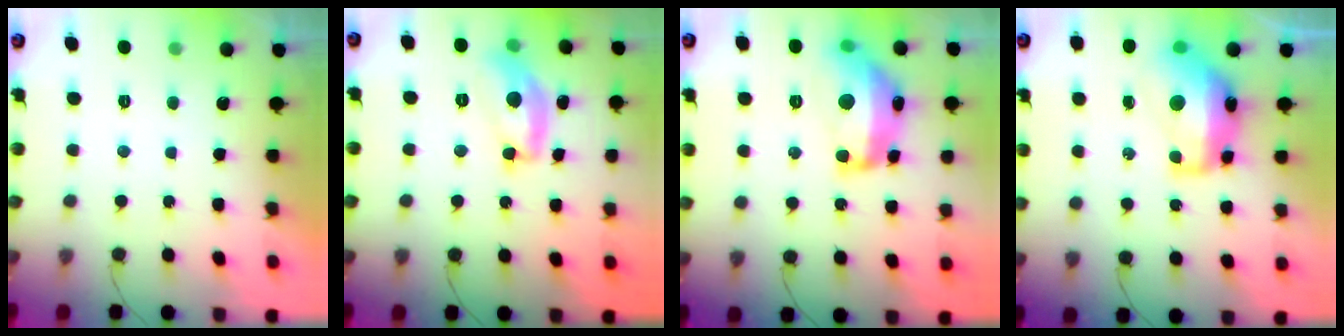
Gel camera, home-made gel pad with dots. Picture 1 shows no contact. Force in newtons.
{"total": 14.7, "press": 14.7, "slide": 0.8}
{"total": 16.9, "press": 16.8, "slide": 1.4}
{"total": 15.0, "press": 14.9, "slide": 1.4}